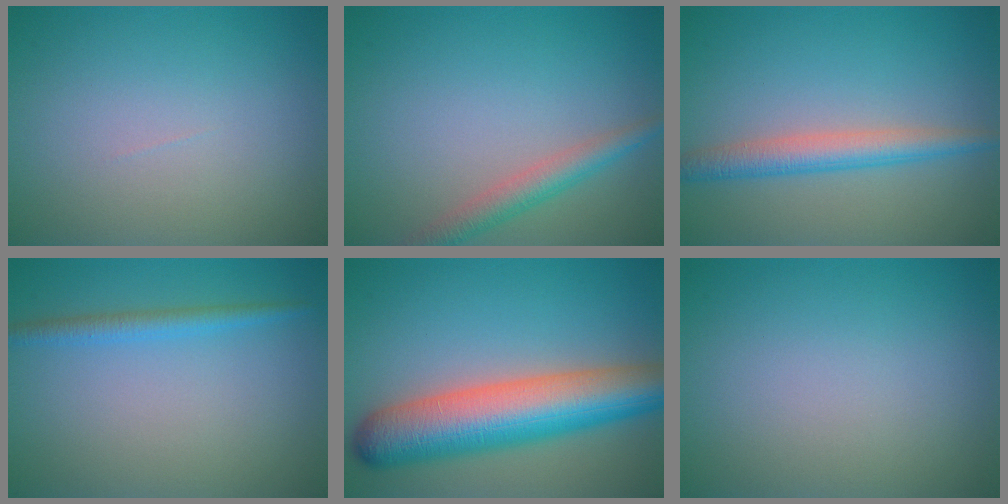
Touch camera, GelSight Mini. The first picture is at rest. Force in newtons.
{"total": 2.9, "press": 2.9, "slide": 0.1}
{"total": 3.4, "press": 3.4, "slide": 0.1}
{"total": 1.8, "press": 1.8, "slide": 0.1}
{"total": 10.2, "press": 10.2, "slide": 0.4}
{"total": 0.0}